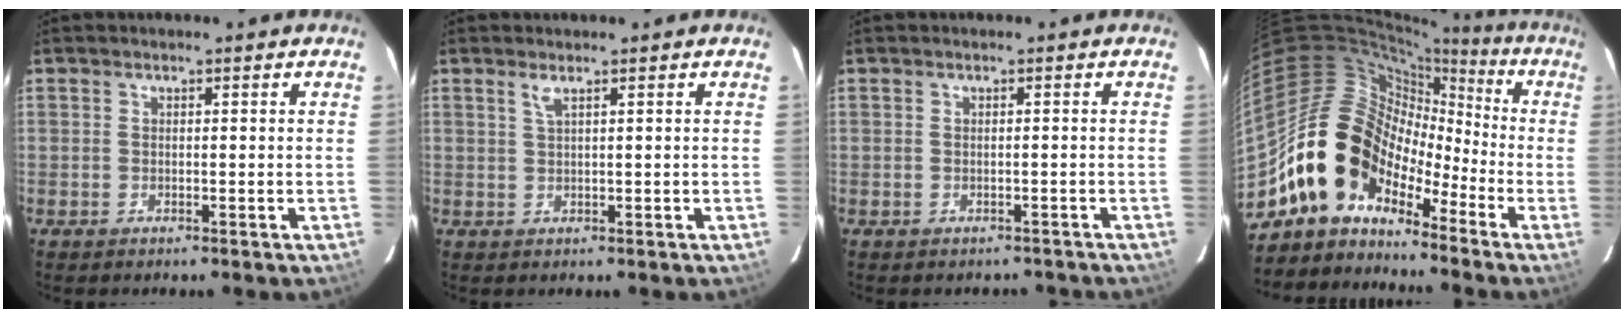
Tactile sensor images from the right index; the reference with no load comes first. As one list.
[{"total": 1.4, "force": [0.8, -0.4, 1.1], "torque": [-0.022, 0.001, 0.017]}, {"total": 3.0, "force": [-2.6, 1.3, 0.6], "torque": [-0.004, 0.005, -0.024]}, {"total": 14.1, "force": [-9.1, 9.6, 5.0], "torque": [-0.101, 0.036, -0.182]}]